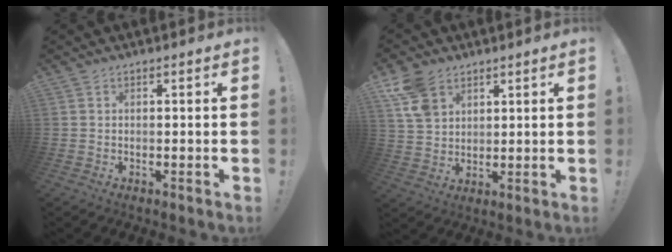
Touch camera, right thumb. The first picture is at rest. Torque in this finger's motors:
{"motor_torque": [-0.02, 0.08, 0.22, 0.38, 0.18]}